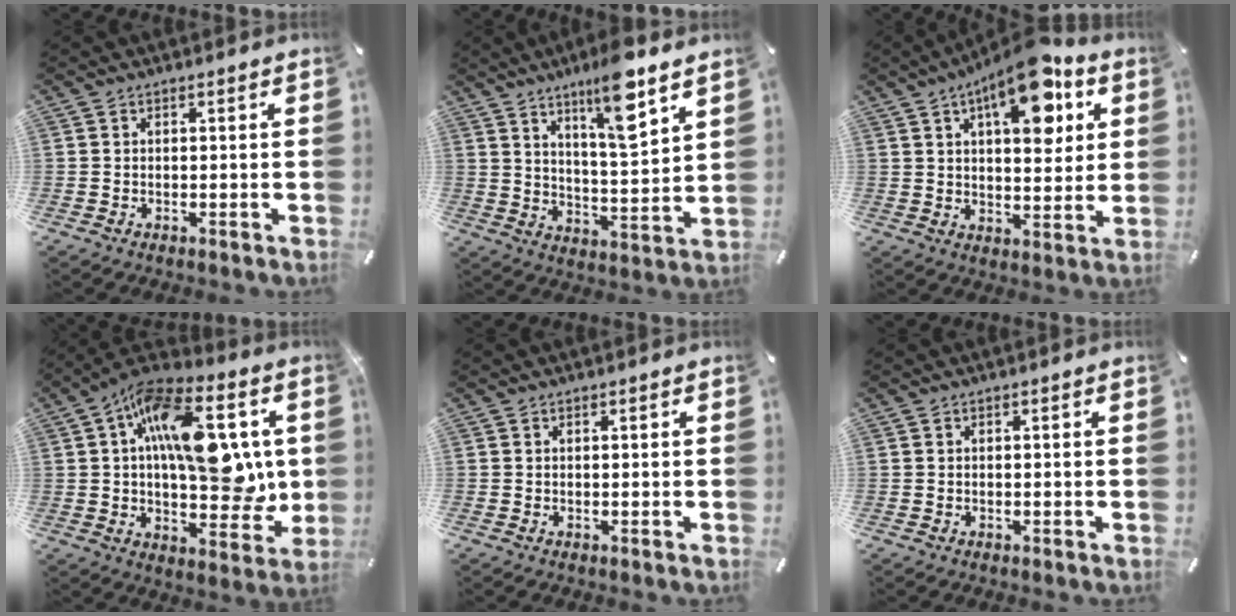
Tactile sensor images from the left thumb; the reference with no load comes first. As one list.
[{"total": 12.5, "force": [8.6, 2.4, 8.8], "torque": [-0.142, -0.051, 0.141]}, {"total": 16.0, "force": [8.4, 6.8, 11.8], "torque": [-0.172, -0.032, 0.137]}, {"total": 22.4, "force": [5.2, 11.6, 18.5], "torque": [-0.281, -0.019, 0.084]}, {"total": 0.0}, {"total": 0.0}]